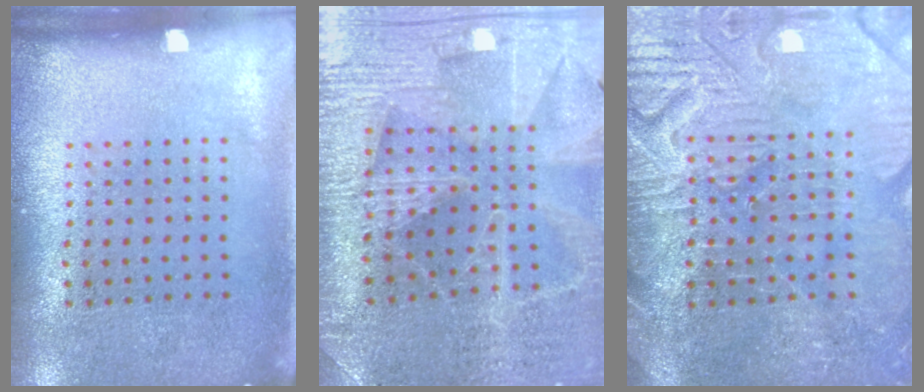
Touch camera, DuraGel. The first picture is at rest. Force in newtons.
{"total": 3.2, "press": 3.2, "slide": 0.5}
{"total": 4.3, "press": 4.0, "slide": 1.6}